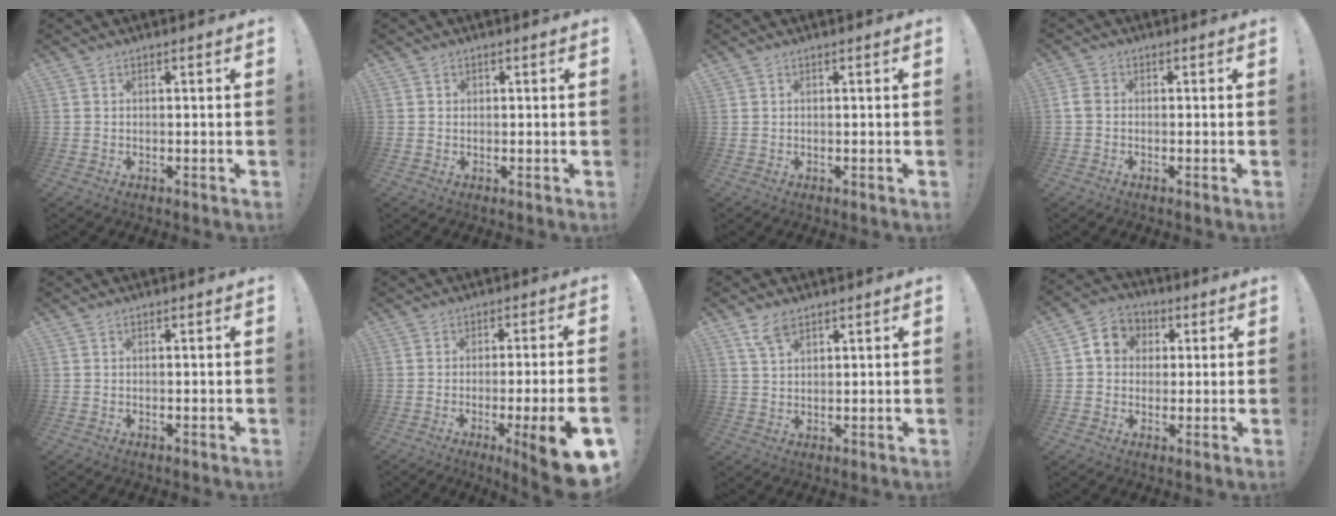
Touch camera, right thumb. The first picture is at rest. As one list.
[{"total": 0.8, "force": [0.4, 0.6, 0.2], "torque": [0.001, 0.000, 0.006]}, {"total": 0.0}, {"total": 3.0, "force": [-0.6, 2.1, 2.0], "torque": [-0.046, 0.009, -0.010]}, {"total": 0.0}, {"total": 12.2, "force": [-4.5, 0.7, 11.4], "torque": [-0.160, 0.012, -0.058]}, {"total": 5.6, "force": [3.7, 2.6, 3.3], "torque": [-0.058, -0.013, 0.069]}, {"total": 7.6, "force": [1.2, 7.0, 2.7], "torque": [-0.041, 0.009, 0.029]}]